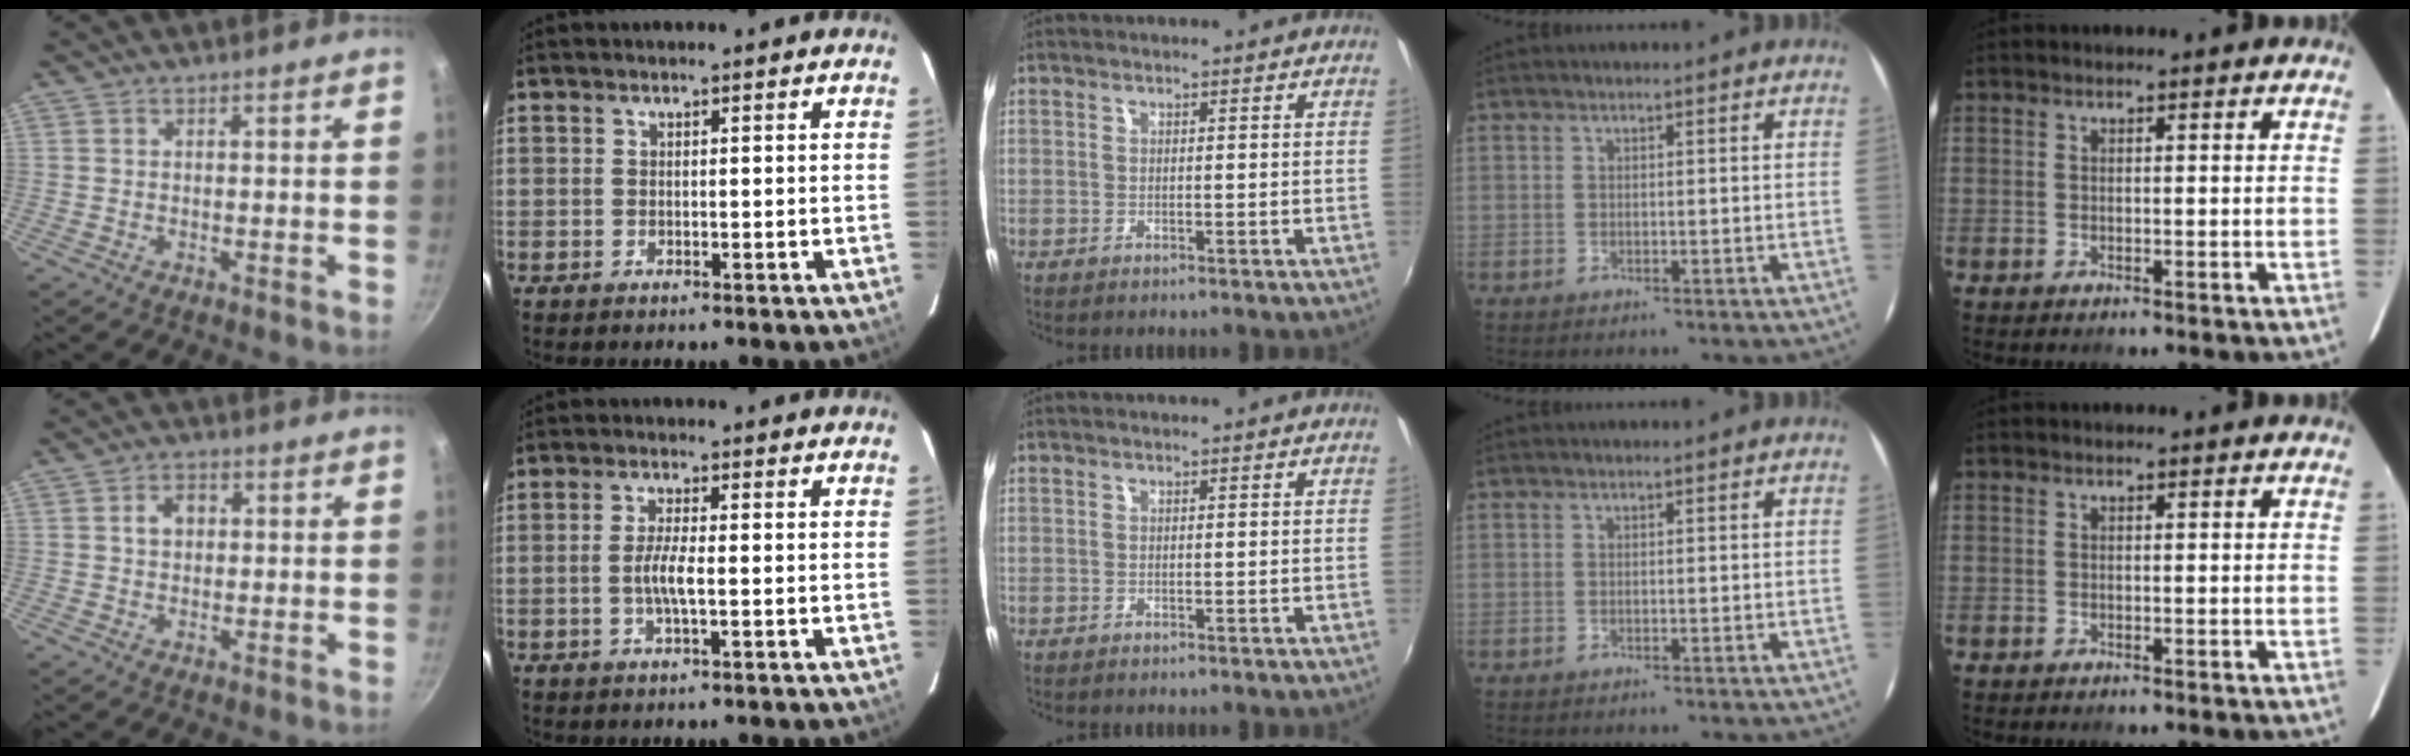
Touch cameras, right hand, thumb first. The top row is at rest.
{"thumb": {"total": 3.8, "force": [0.7, 3.0, 2.3], "torque": [-0.019, 0.009, 0.008]}, "index": {"total": 4.0, "force": [-0.8, 0.5, 3.9], "torque": [-0.074, -0.001, -0.016]}}